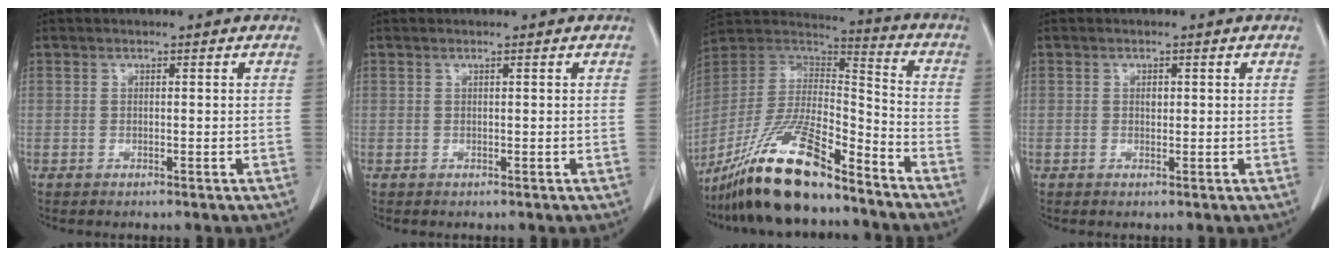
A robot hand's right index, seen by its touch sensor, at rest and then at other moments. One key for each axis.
{"total": 0.0}
{"total": 20.6, "fx": -15.7, "fy": 4.1, "fz": 12.7, "tx": -0.270, "ty": -0.016, "tz": -0.291}
{"total": 0.8, "fx": 0.1, "fy": 0.5, "fz": 0.6, "tx": -0.011, "ty": 0.001, "tz": 0.002}